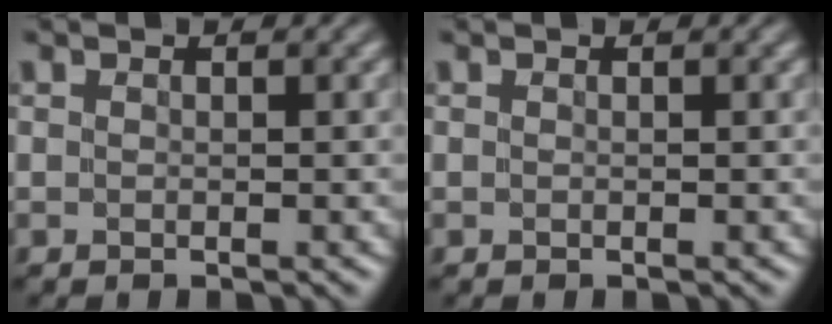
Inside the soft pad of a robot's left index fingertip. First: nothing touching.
{"total": 0.0}